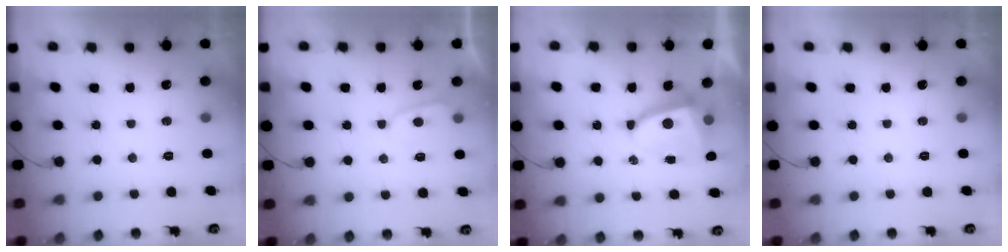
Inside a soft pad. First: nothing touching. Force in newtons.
{"total": 3.1, "press": 3.1, "slide": 0.4}
{"total": 6.4, "press": 6.3, "slide": 0.9}
{"total": 0.0}